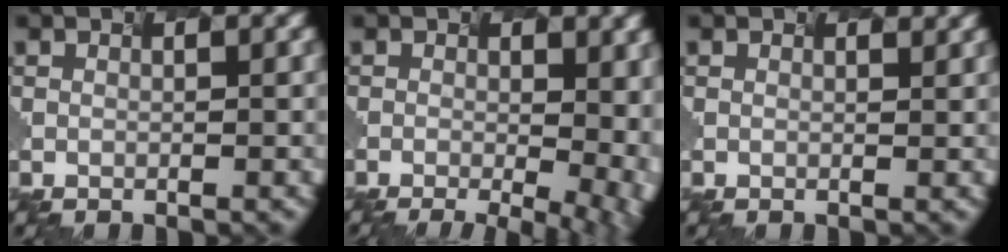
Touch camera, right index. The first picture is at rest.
{"total": 8.2, "force": [-1.3, 3.8, 7.1], "torque": [-0.037, -0.003, 0.000]}
{"total": 1.5, "force": [1.3, 0.7, 0.2], "torque": [0.010, 0.002, 0.002]}